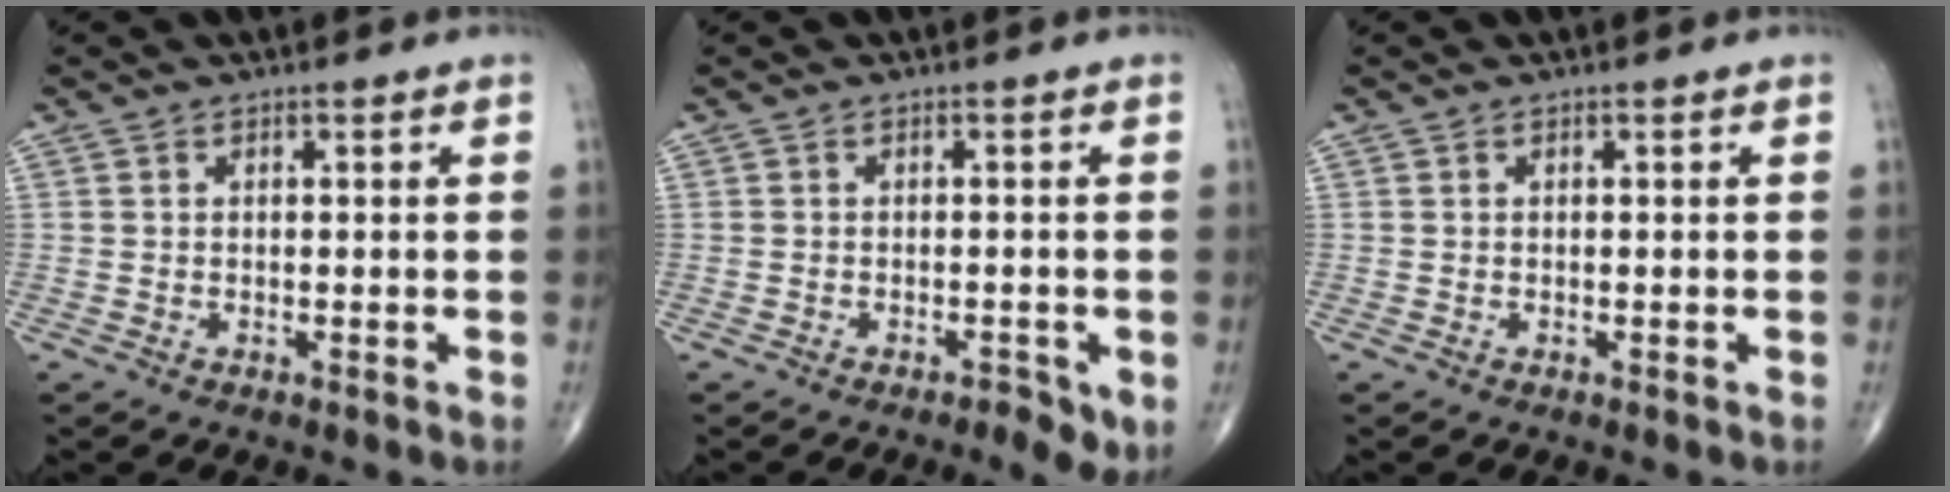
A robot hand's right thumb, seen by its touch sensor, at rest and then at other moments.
{"total": 3.6, "force": [-1.5, 1.3, 2.9], "torque": [-0.044, 0.002, -0.019]}
{"total": 0.0}